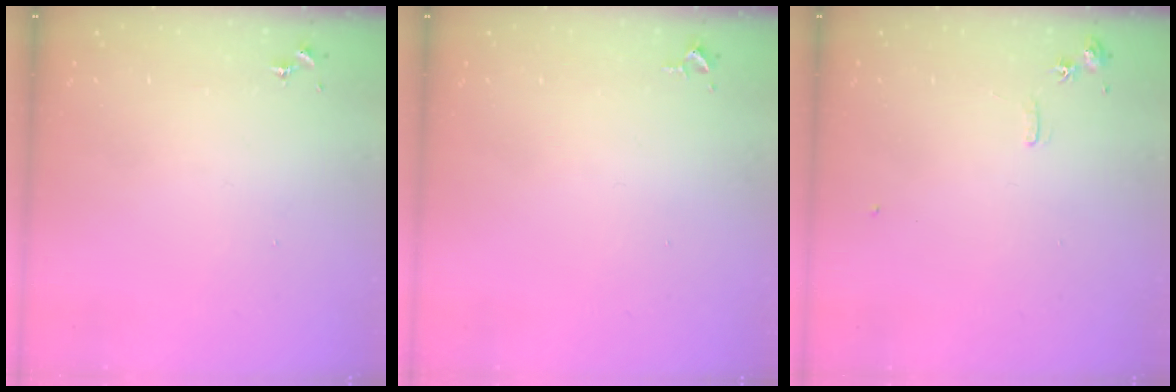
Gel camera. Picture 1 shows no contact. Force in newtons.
{"total": 2.6, "press": 2.6, "slide": 0.4}
{"total": 6.2, "press": 6.2, "slide": 0.8}